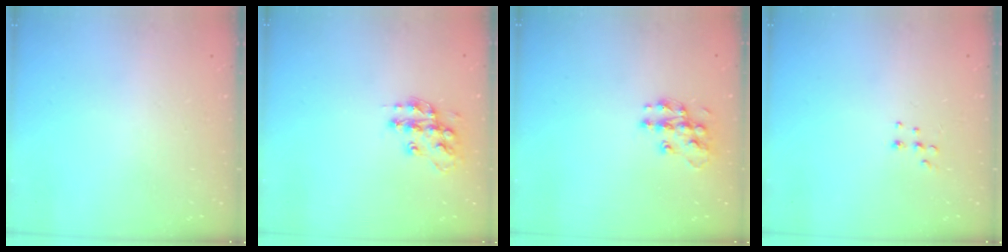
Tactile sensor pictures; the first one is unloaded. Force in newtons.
{"total": 13.8, "press": 13.7, "slide": 0.8}
{"total": 11.3, "press": 11.3, "slide": 0.7}
{"total": 5.5, "press": 5.4, "slide": 1.0}